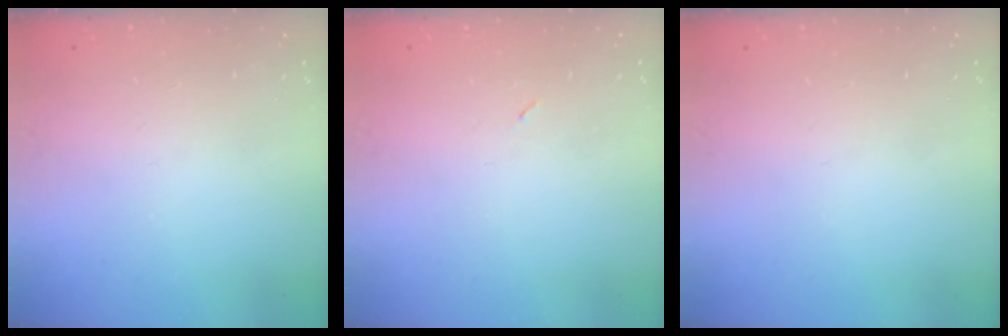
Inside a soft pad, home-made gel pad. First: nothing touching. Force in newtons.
{"total": 2.2, "press": 2.1, "slide": 0.9}
{"total": 0.0}